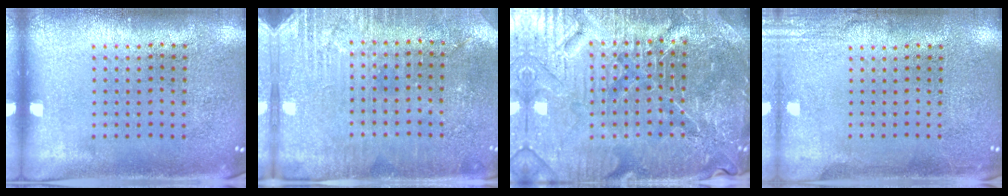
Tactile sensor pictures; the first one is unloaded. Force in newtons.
{"total": 2.8, "press": 2.7, "slide": 0.8}
{"total": 5.7, "press": 5.3, "slide": 1.9}
{"total": 2.4, "press": 2.4, "slide": 0.3}